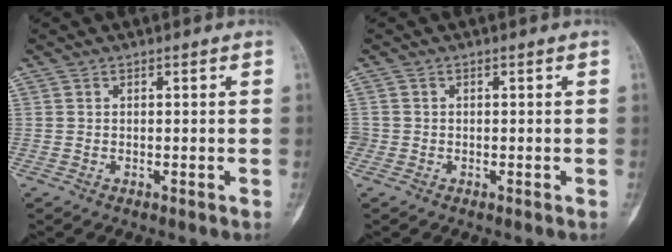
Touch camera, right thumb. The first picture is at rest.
{"total": 1.3, "force": [-0.4, 1.2, 0.1], "torque": [0.007, 0.006, -0.014]}